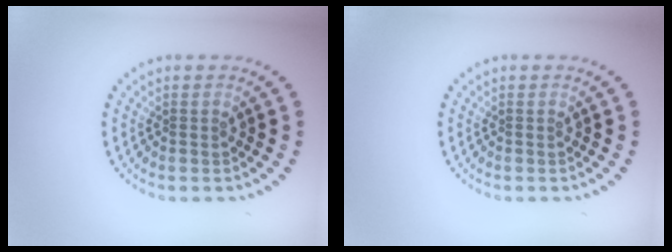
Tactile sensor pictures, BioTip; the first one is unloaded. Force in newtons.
{"total": 0.0}